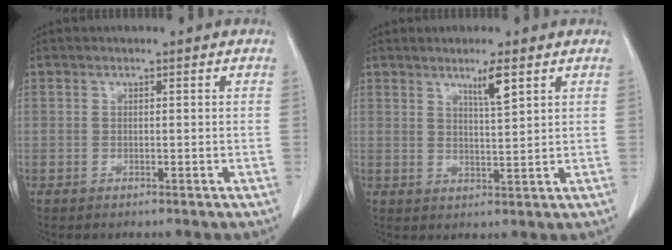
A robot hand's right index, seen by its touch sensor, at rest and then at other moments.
{"total": 3.7, "force": [2.3, -0.1, 2.9], "torque": [-0.054, -0.007, 0.043]}